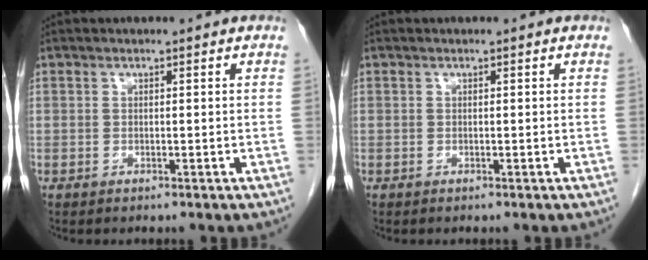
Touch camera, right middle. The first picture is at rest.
{"total": 0.0}